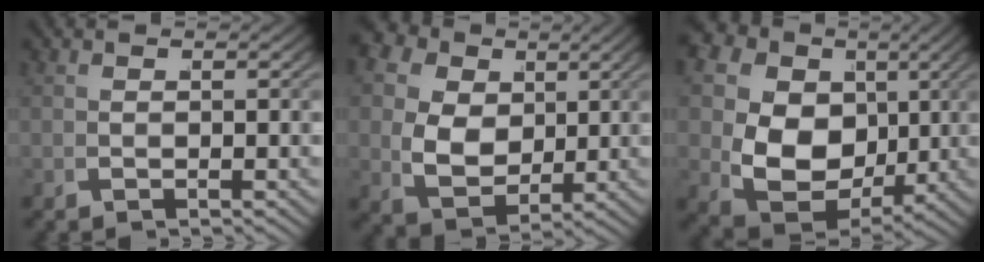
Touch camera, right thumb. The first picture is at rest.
{"total": 10.7, "force": [1.7, 8.4, 6.4], "torque": [-0.144, -0.039, 0.037]}
{"total": 16.2, "force": [1.6, 12.8, 9.9], "torque": [-0.205, -0.047, 0.033]}